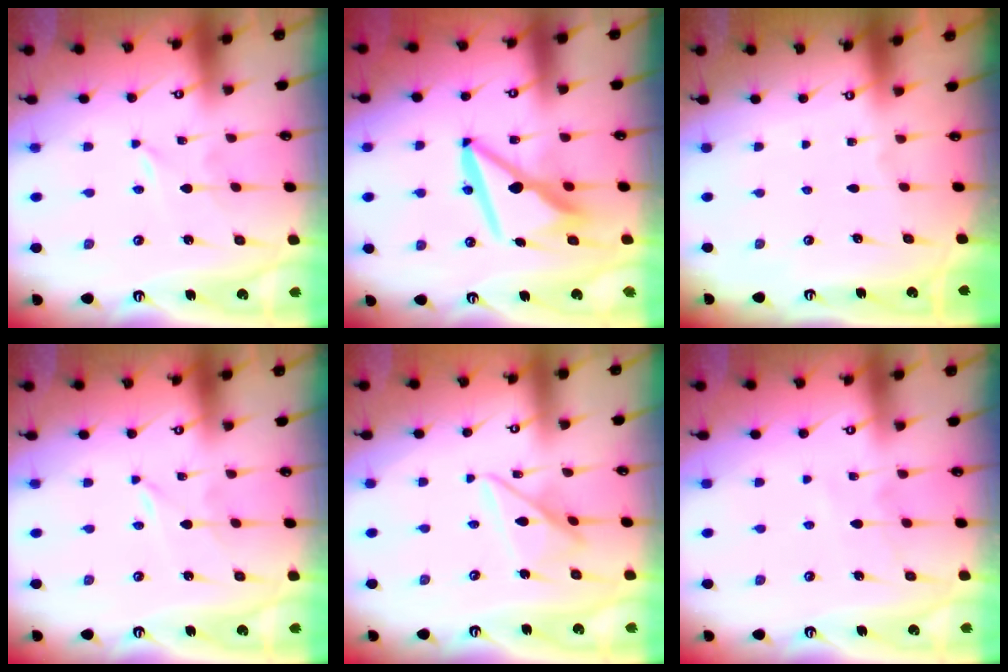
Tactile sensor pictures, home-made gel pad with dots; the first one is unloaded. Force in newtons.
{"total": 10.4, "press": 10.4, "slide": 1.1}
{"total": 0.0}
{"total": 0.0}
{"total": 10.1, "press": 10.0, "slide": 1.1}
{"total": 4.7, "press": 4.7, "slide": 0.6}